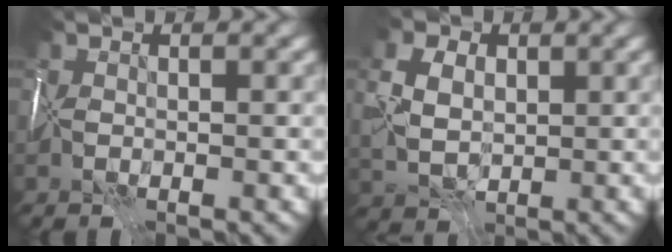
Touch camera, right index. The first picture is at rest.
{"total": 6.3, "force": [1.6, 4.9, 3.7], "torque": [-0.074, 0.028, 0.011]}